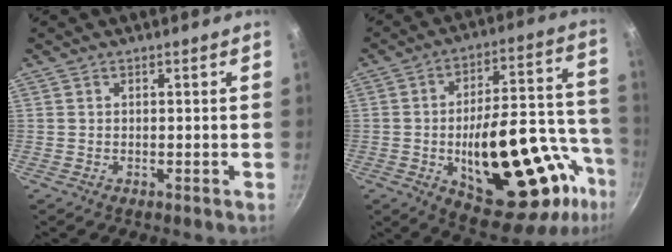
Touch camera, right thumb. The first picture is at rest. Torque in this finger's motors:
{"motor_torque": [2.49, 2.52, 2.03, -0.70, 0.50]}